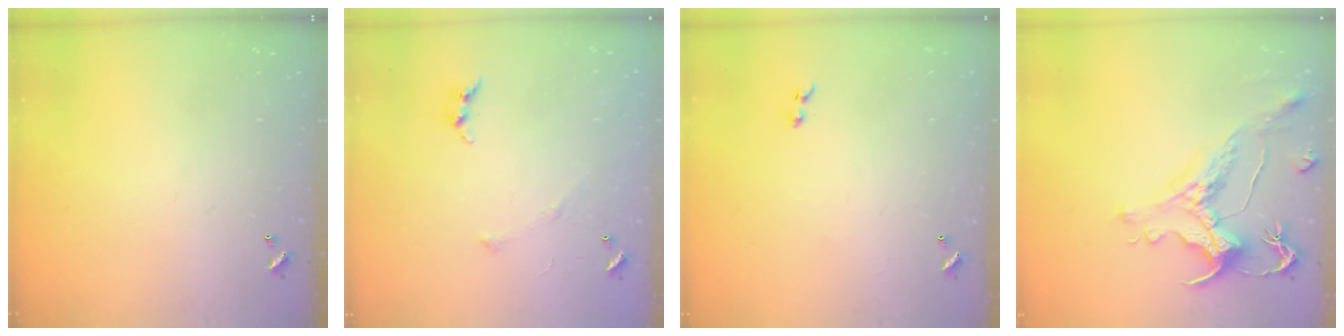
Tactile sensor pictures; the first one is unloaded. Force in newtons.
{"total": 5.2, "press": 5.1, "slide": 0.6}
{"total": 2.0, "press": 1.7, "slide": 1.0}
{"total": 1.4, "press": 0.2, "slide": 1.4}